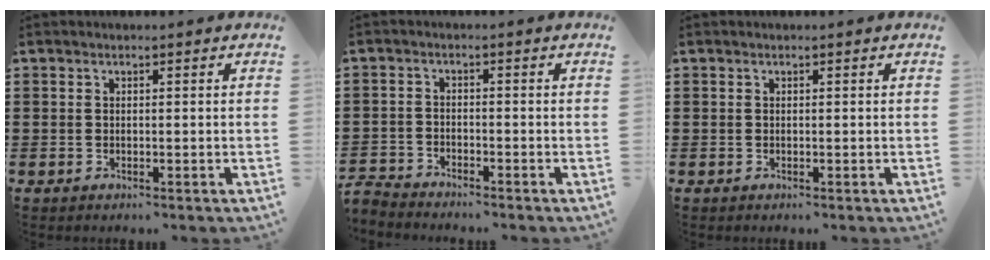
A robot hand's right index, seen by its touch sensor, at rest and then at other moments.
{"total": 2.5, "force": [-2.5, 0.2, -0.1], "torque": [-0.005, 0.000, -0.055]}
{"total": 0.0}